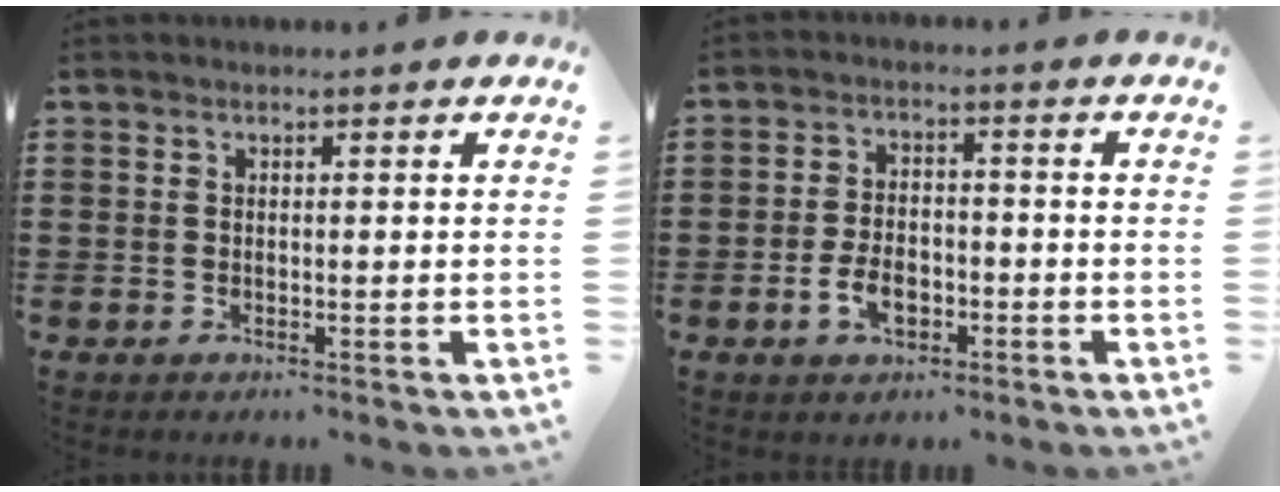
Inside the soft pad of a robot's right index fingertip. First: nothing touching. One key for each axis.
{"total": 4.9, "fx": -2.0, "fy": 2.8, "fz": 3.5, "tx": -0.075, "ty": 0.000, "tz": -0.038}